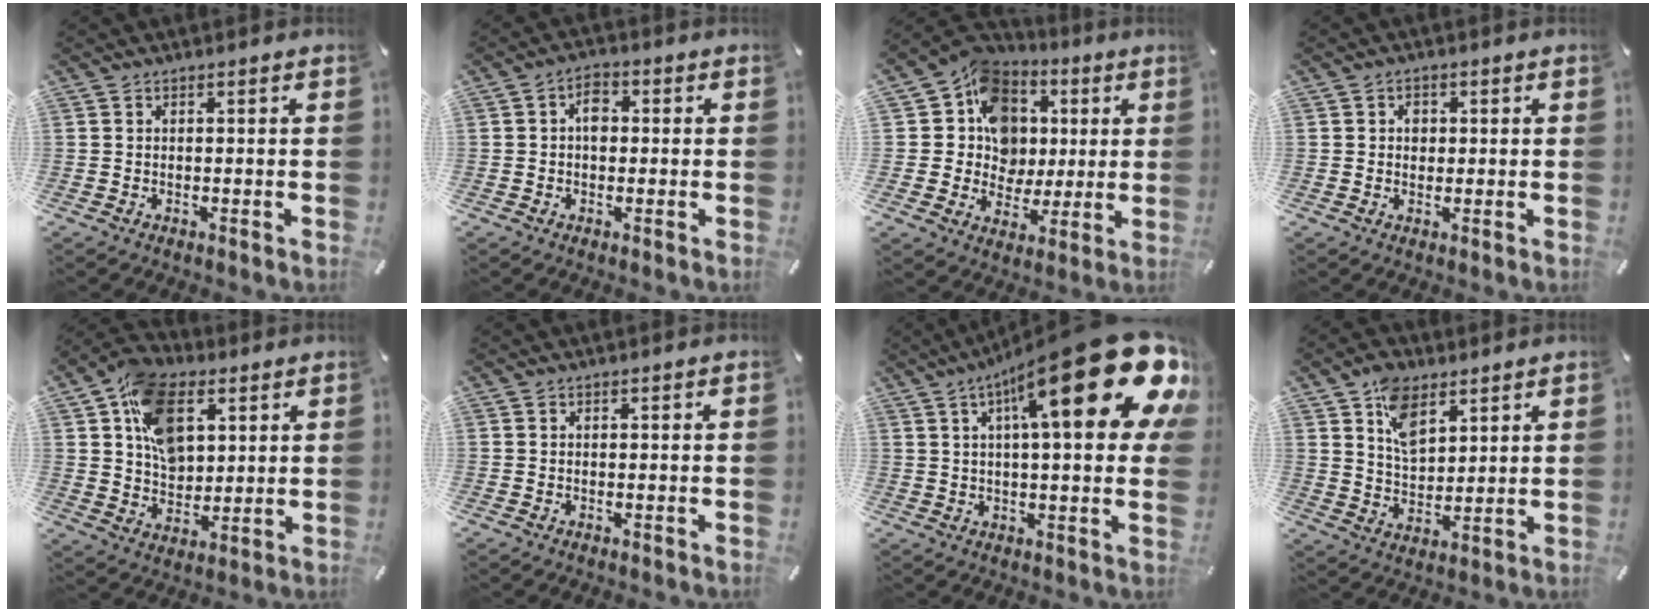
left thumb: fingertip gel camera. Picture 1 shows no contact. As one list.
[{"total": 4.2, "force": [0.1, 2.8, 3.1], "torque": [-0.043, 0.006, -0.003]}, {"total": 13.5, "force": [2.4, 12.6, 4.1], "torque": [-0.071, -0.020, 0.052]}, {"total": 2.2, "force": [0.2, 2.0, 1.0], "torque": [-0.006, 0.001, -0.004]}, {"total": 14.6, "force": [5.4, 10.2, 8.9], "torque": [-0.153, -0.002, 0.102]}, {"total": 0.0}, {"total": 29.3, "force": [12.9, 7.4, 25.2], "torque": [-0.382, -0.081, 0.205]}, {"total": 9.7, "force": [5.3, 6.0, 5.4], "torque": [-0.099, -0.013, 0.099]}]